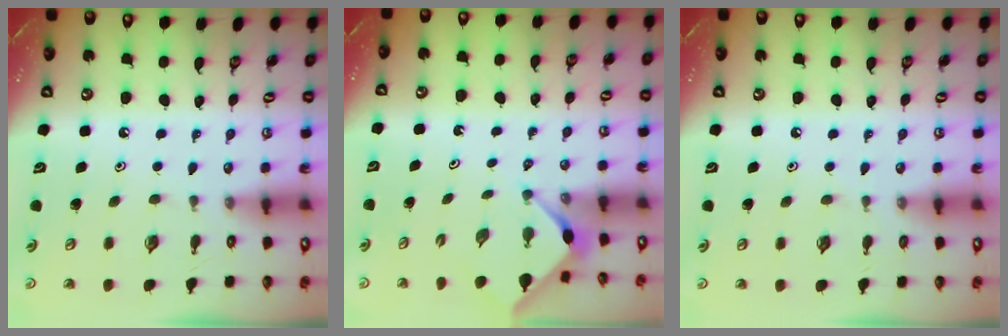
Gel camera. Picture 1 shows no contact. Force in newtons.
{"total": 3.1, "press": 3.0, "slide": 0.4}
{"total": 2.6, "press": 2.6, "slide": 0.4}